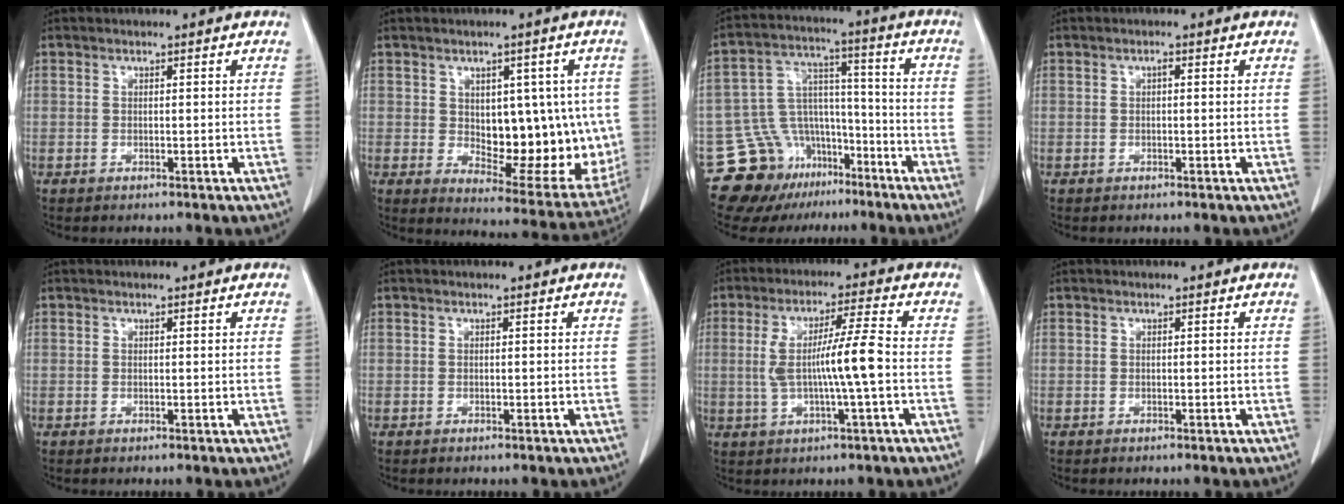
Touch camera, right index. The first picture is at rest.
{"total": 16.0, "force": [0.4, 8.2, 13.7], "torque": [-0.176, 0.001, 0.033]}
{"total": 14.8, "force": [-10.1, 10.1, 3.8], "torque": [-0.069, 0.075, -0.158]}
{"total": 0.6, "force": [0.1, 0.2, 0.5], "torque": [-0.011, 0.002, 0.002]}
{"total": 0.0}
{"total": 0.0}
{"total": 8.9, "force": [-0.5, -0.2, 8.9], "torque": [-0.169, 0.007, -0.009]}
{"total": 0.0}